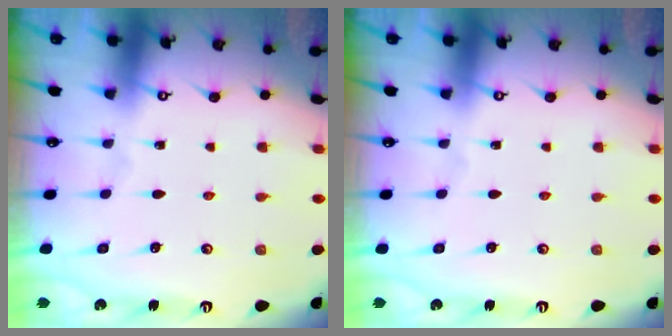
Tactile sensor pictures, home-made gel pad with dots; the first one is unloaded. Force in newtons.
{"total": 0.0}